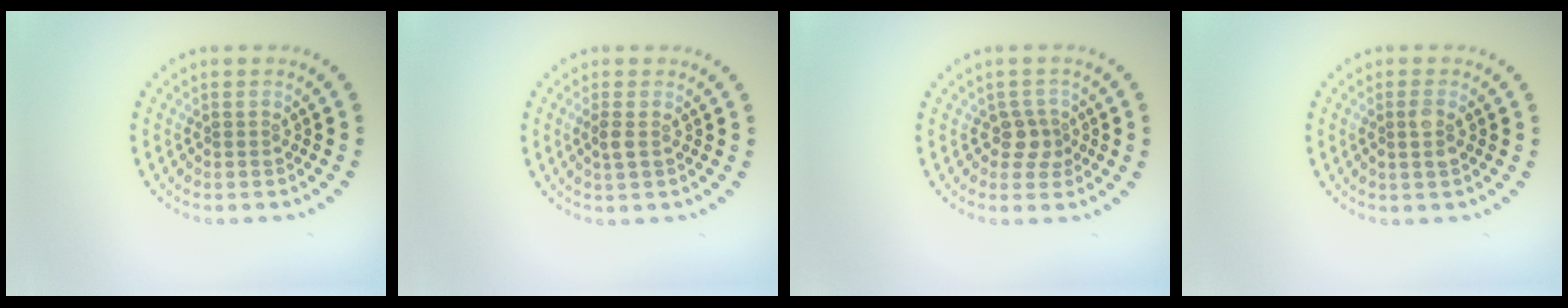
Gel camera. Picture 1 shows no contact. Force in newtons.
{"total": 1.1, "press": 1.0, "slide": 0.5}
{"total": 2.0, "press": 1.6, "slide": 1.2}
{"total": 1.4, "press": 1.3, "slide": 0.6}